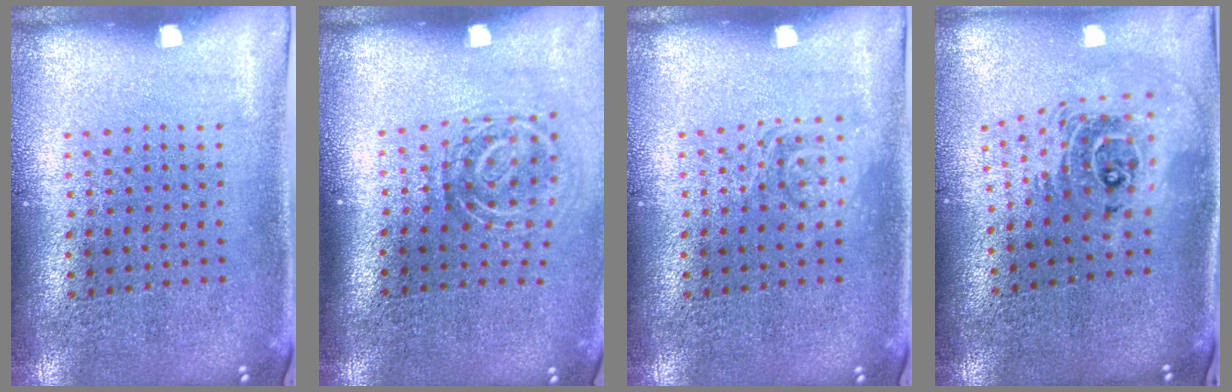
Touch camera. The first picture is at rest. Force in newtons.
{"total": 2.0, "press": 1.3, "slide": 1.5}
{"total": 1.6, "press": 1.6, "slide": 0.3}
{"total": 2.3, "press": 1.7, "slide": 1.5}